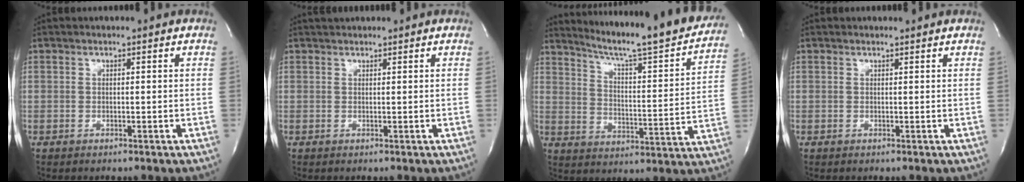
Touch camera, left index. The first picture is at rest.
{"total": 1.4, "force": [1.3, 0.3, 0.3], "torque": [-0.010, 0.015, 0.024]}
{"total": 23.1, "force": [20.8, 0.7, 10.0], "torque": [-0.154, -0.063, 0.274]}
{"total": 0.7, "force": [0.7, -0.1, -0.1], "torque": [-0.008, -0.003, 0.008]}